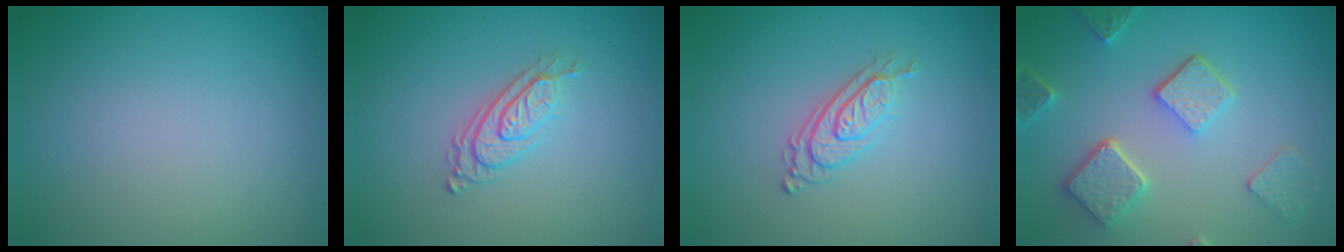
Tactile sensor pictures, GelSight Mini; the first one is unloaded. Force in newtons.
{"total": 2.8, "press": 2.0, "slide": 1.9}
{"total": 2.8, "press": 2.0, "slide": 1.9}
{"total": 5.1, "press": 3.9, "slide": 3.3}